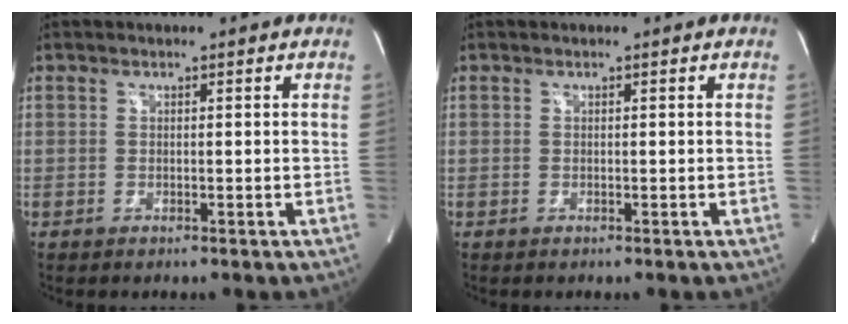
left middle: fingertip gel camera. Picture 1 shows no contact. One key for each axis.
{"total": 0.0}